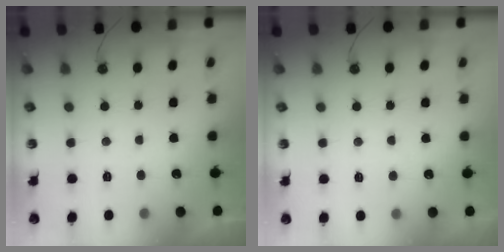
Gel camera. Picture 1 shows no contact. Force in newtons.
{"total": 2.7, "press": 2.7, "slide": 0.3}